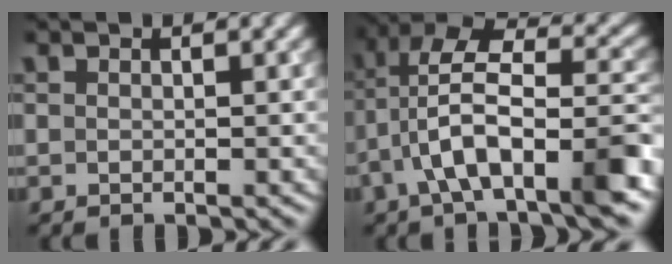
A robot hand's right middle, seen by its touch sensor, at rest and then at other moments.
{"total": 10.4, "force": [-3.4, 4.2, 8.8], "torque": [-0.155, 0.021, -0.060]}